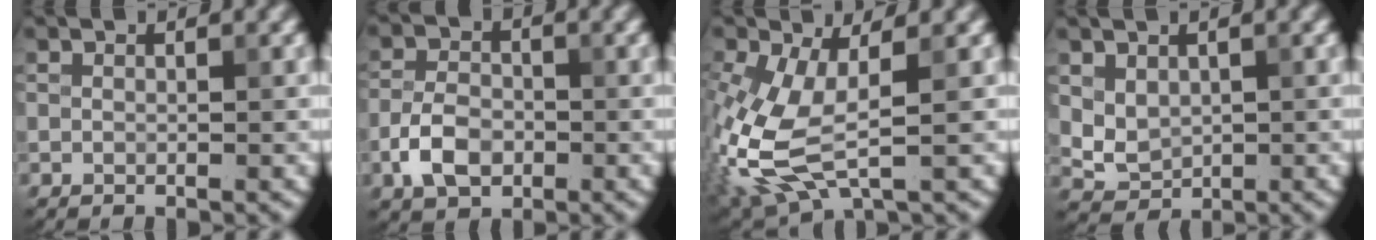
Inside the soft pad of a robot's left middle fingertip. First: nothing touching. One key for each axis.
{"total": 4.1, "fx": -1.6, "fy": 2.7, "fz": 2.6, "tx": -0.052, "ty": 0.003, "tz": -0.036}
{"total": 7.4, "fx": -0.7, "fy": 3.7, "fz": 6.4, "tx": -0.171, "ty": -0.009, "tz": -0.011}
{"total": 2.5, "fx": 0.6, "fy": 1.9, "fz": 1.4, "tx": -0.030, "ty": -0.005, "tz": 0.016}